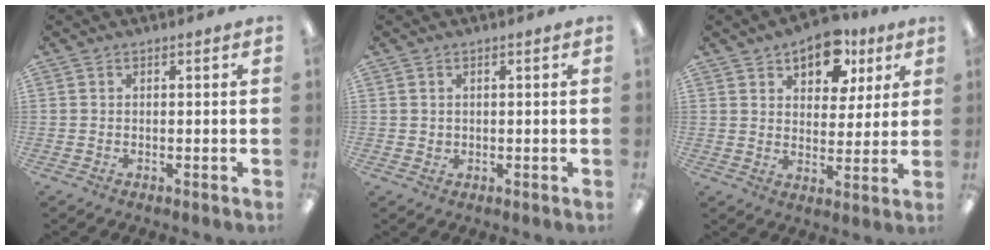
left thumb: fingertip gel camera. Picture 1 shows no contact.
{"total": 1.1, "force": [0.5, 1.0, 0.1], "torque": [-0.004, 0.005, 0.007]}
{"total": 11.0, "force": [7.2, 6.3, 5.4], "torque": [-0.067, -0.030, 0.124]}